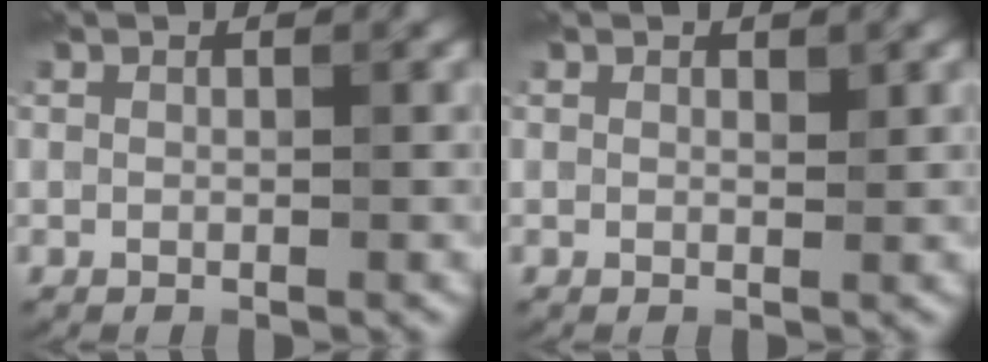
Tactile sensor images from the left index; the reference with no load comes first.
{"total": 0.6, "force": [0.4, 0.2, 0.3], "torque": [-0.002, -0.003, 0.006]}